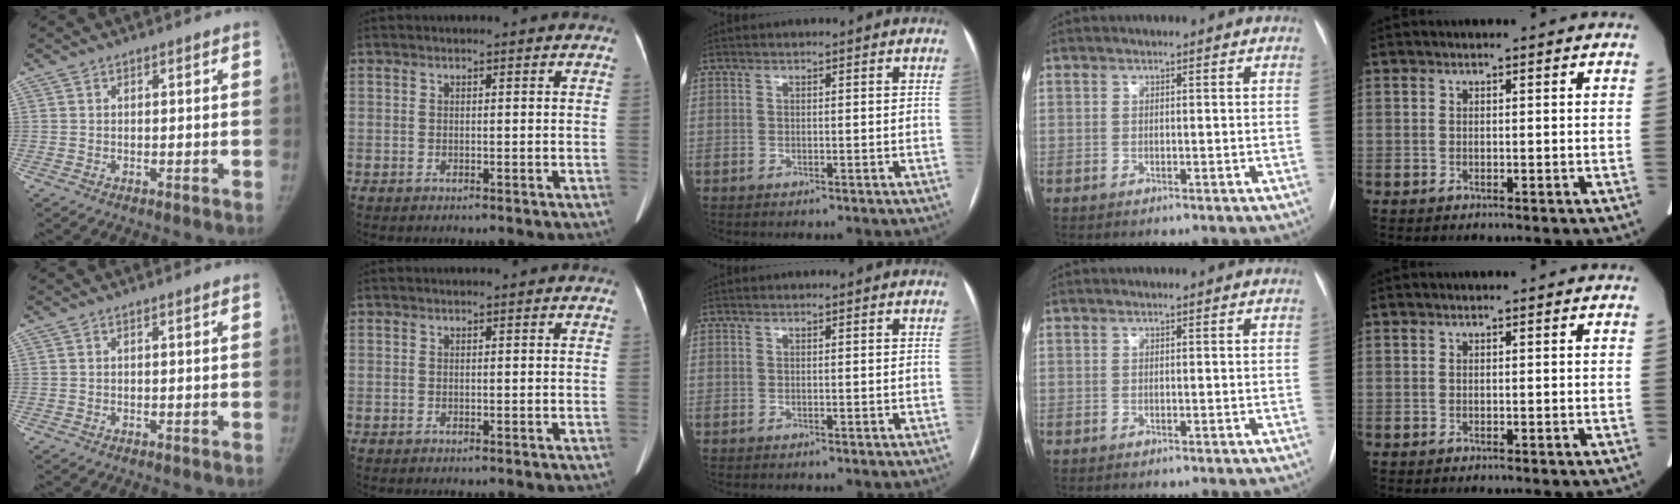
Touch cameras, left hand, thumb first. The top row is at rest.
{}